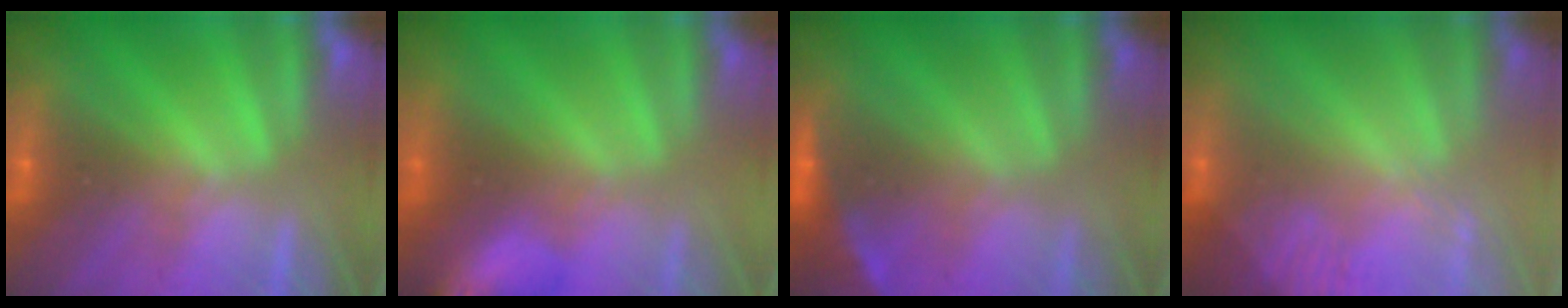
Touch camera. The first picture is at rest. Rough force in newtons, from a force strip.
{"total": 5.9}
{"total": 2.3}
{"total": 2.9}